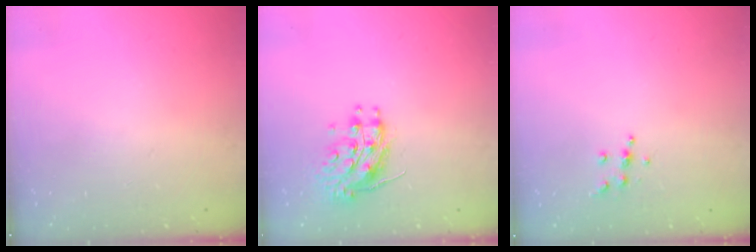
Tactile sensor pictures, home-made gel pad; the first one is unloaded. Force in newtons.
{"total": 10.2, "press": 10.2, "slide": 0.8}
{"total": 5.2, "press": 5.2, "slide": 0.6}